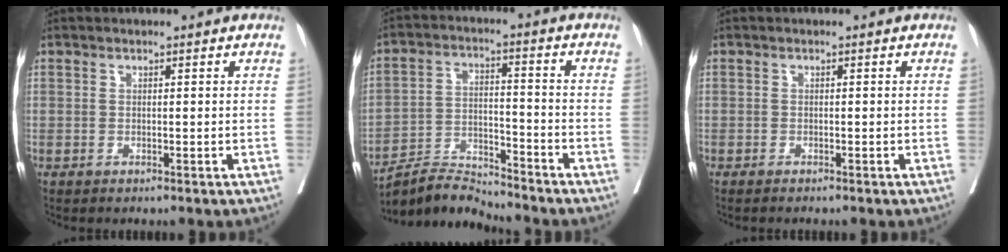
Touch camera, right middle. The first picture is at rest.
{"total": 7.4, "force": [-7.4, -0.4, -0.3], "torque": [-0.001, 0.014, -0.135]}
{"total": 0.9, "force": [-0.8, 0.1, 0.4], "torque": [-0.008, -0.002, -0.010]}